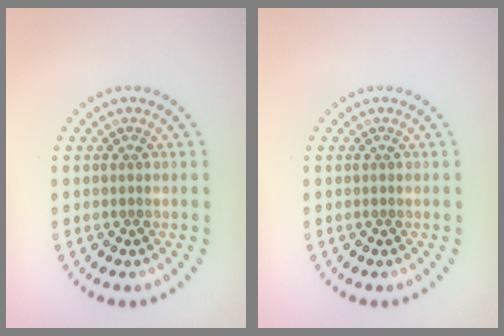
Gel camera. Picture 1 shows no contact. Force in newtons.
{"total": 0.0}